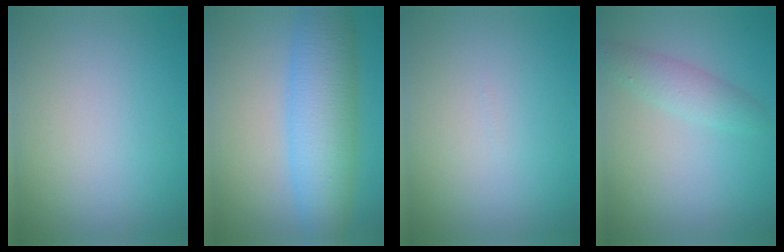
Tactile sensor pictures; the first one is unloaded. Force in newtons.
{"total": 7.4, "press": 7.4, "slide": 0.1}
{"total": 0.0}
{"total": 2.3, "press": 2.3, "slide": 0.1}